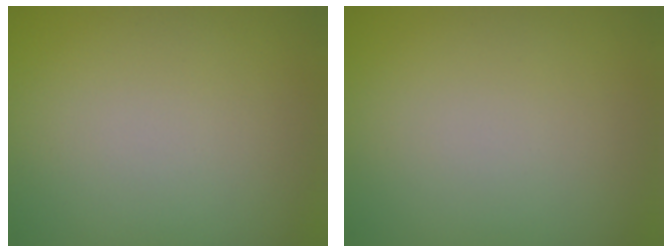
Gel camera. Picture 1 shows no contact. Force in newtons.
{"total": 0.0}